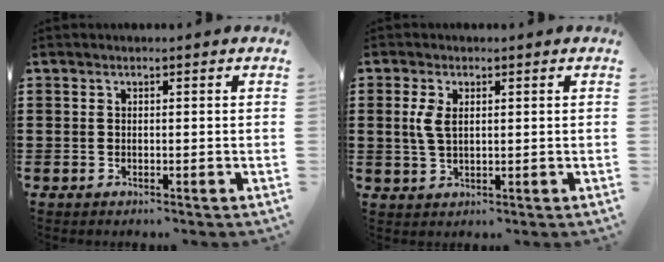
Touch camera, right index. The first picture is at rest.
{"total": 3.7, "force": [0.8, 1.8, 3.1], "torque": [-0.074, 0.005, 0.011]}